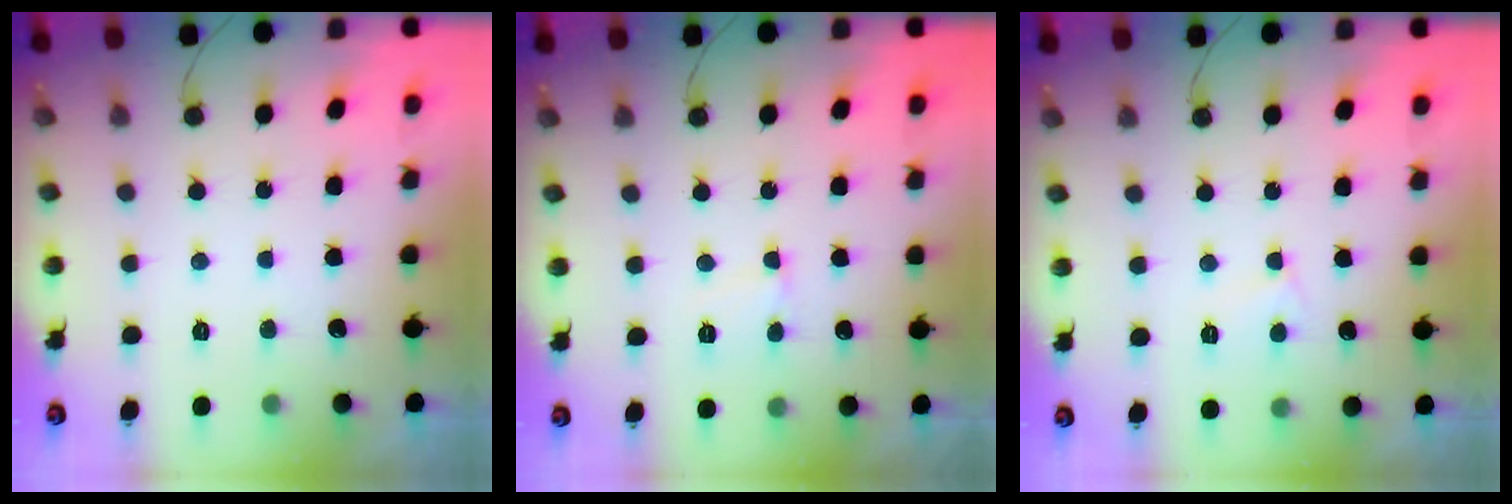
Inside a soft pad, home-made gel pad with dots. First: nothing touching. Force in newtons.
{"total": 3.0, "press": 3.0, "slide": 0.3}
{"total": 3.5, "press": 3.5, "slide": 0.2}